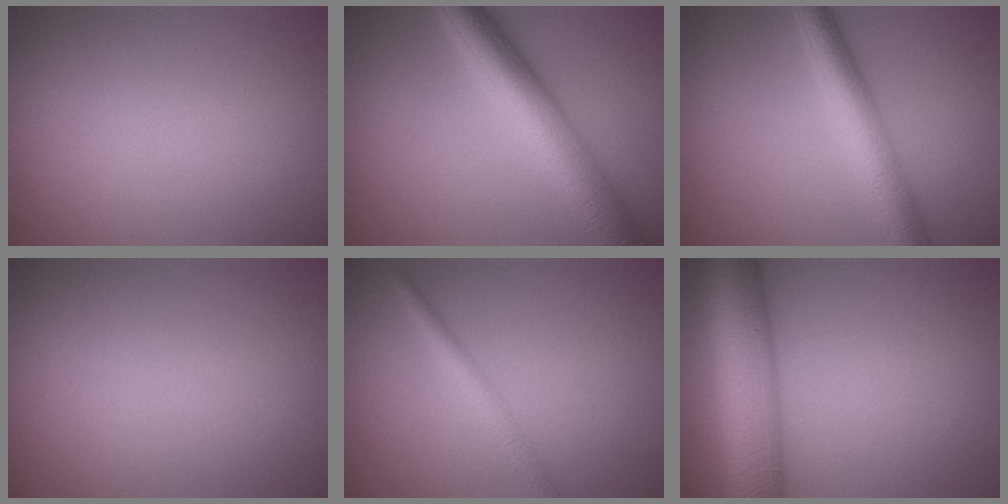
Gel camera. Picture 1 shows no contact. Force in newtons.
{"total": 8.0, "press": 8.0, "slide": 0.2}
{"total": 5.0, "press": 5.0, "slide": 0.1}
{"total": 0.0}
{"total": 2.2, "press": 2.2, "slide": 0.0}
{"total": 10.0, "press": 10.0, "slide": 0.4}